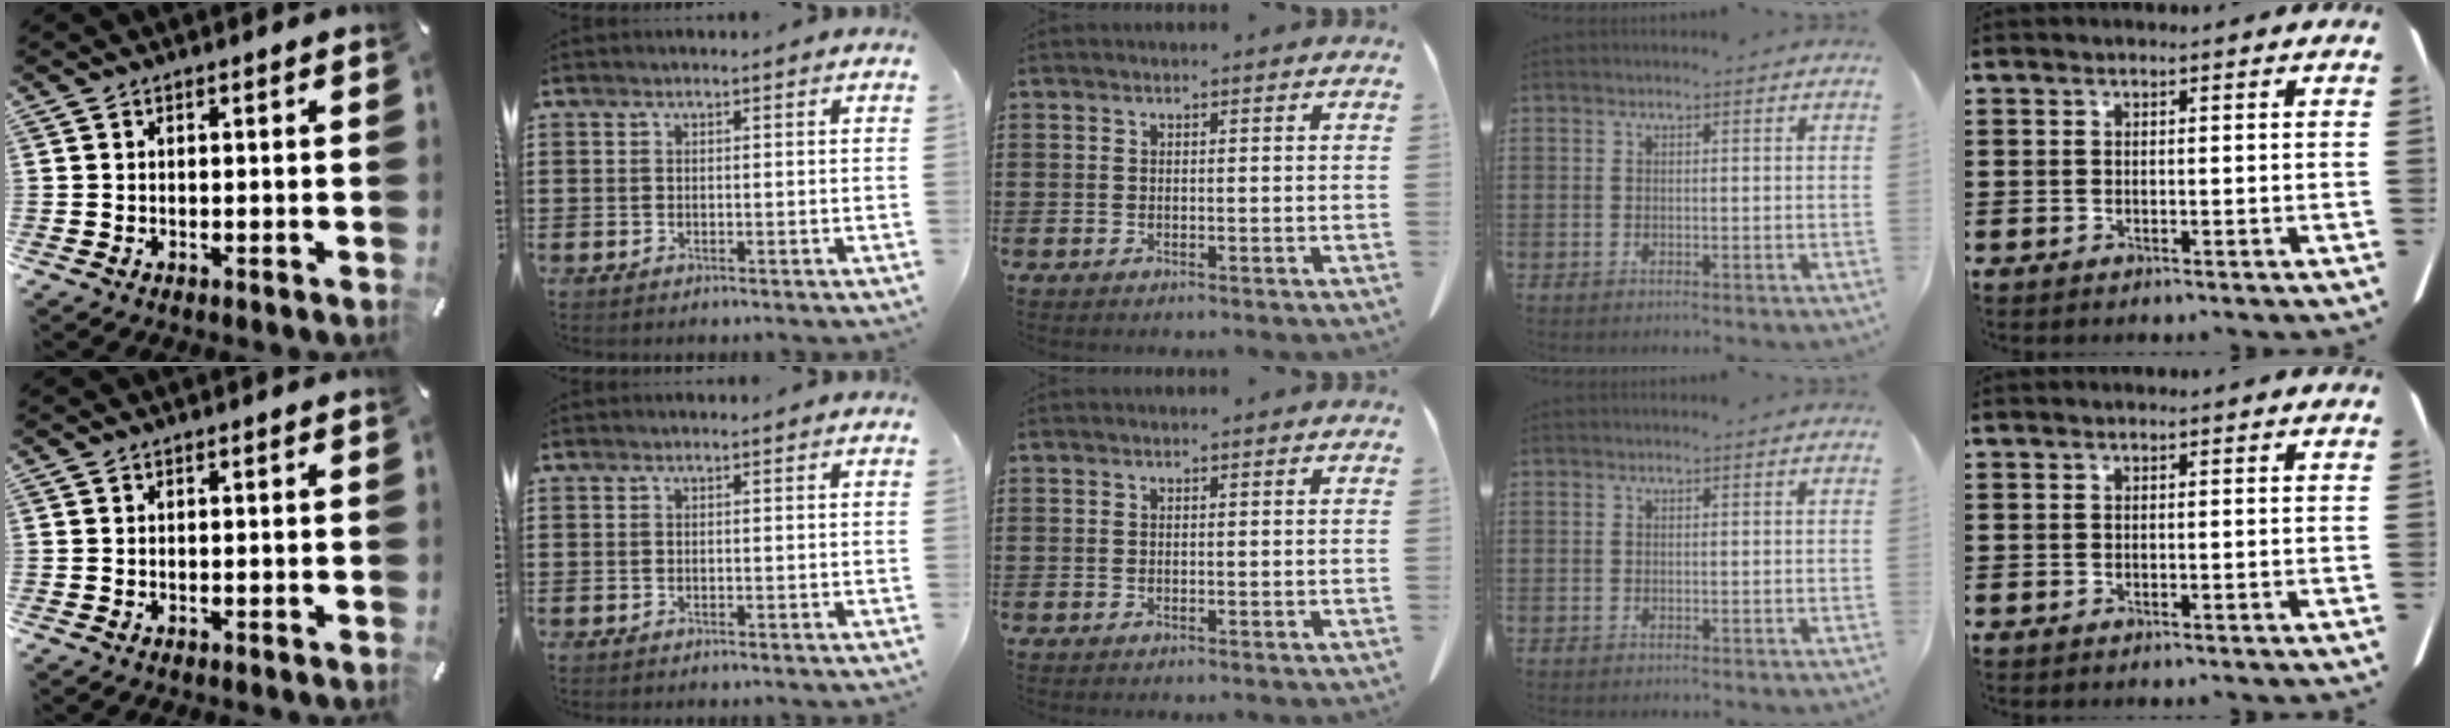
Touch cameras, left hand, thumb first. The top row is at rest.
{}